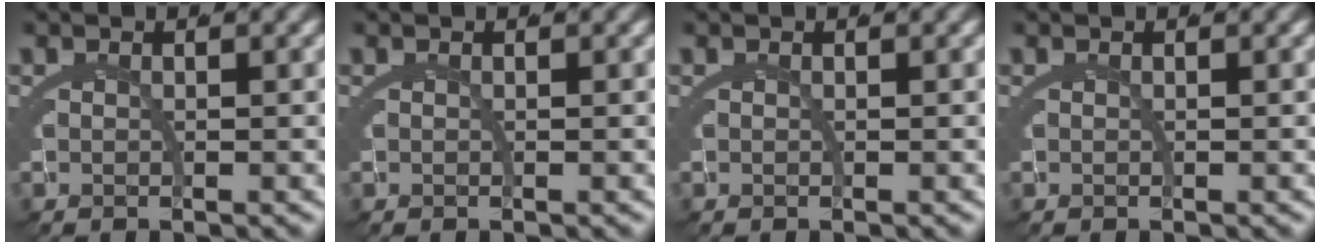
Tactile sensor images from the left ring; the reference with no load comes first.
{"total": 0.0}
{"total": 0.0}
{"total": 0.0}